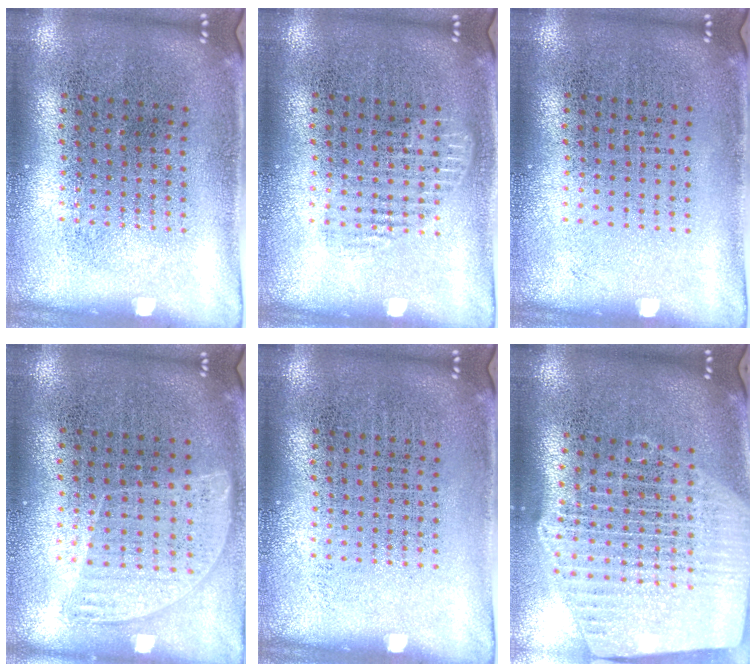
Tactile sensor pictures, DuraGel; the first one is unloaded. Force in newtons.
{"total": 1.3, "press": 1.2, "slide": 0.4}
{"total": 0.0}
{"total": 0.9, "press": 0.8, "slide": 0.4}
{"total": 0.0}
{"total": 2.7, "press": 2.3, "slide": 1.4}